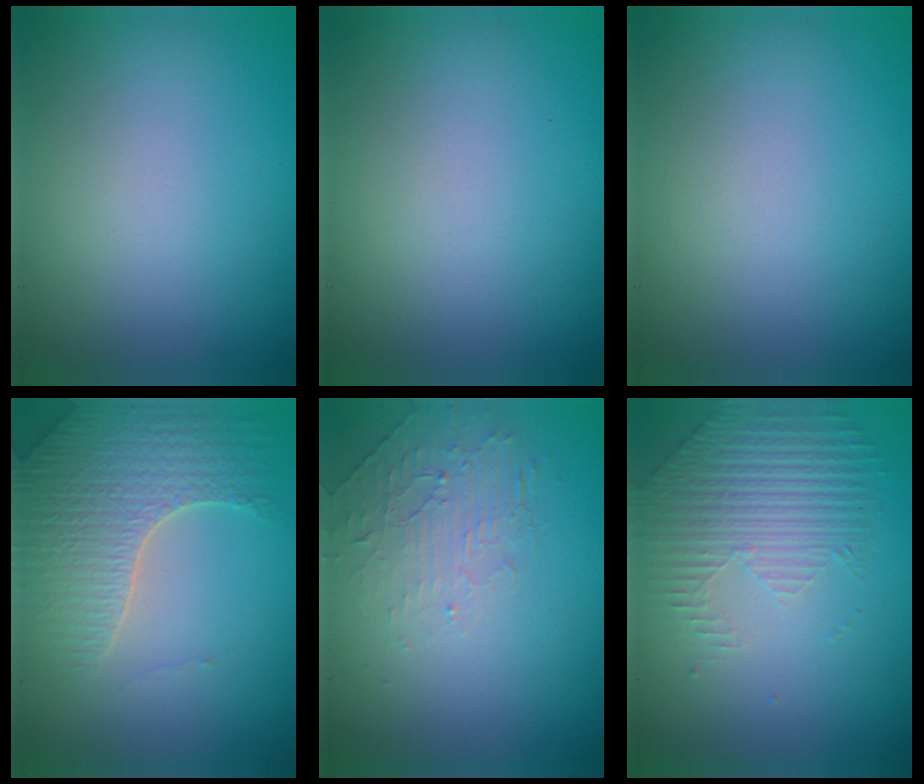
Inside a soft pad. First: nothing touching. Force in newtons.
{"total": 0.0}
{"total": 0.0}
{"total": 3.9, "press": 3.9, "slide": 0.6}
{"total": 2.0, "press": 0.9, "slide": 1.8}
{"total": 2.1, "press": 1.8, "slide": 1.0}